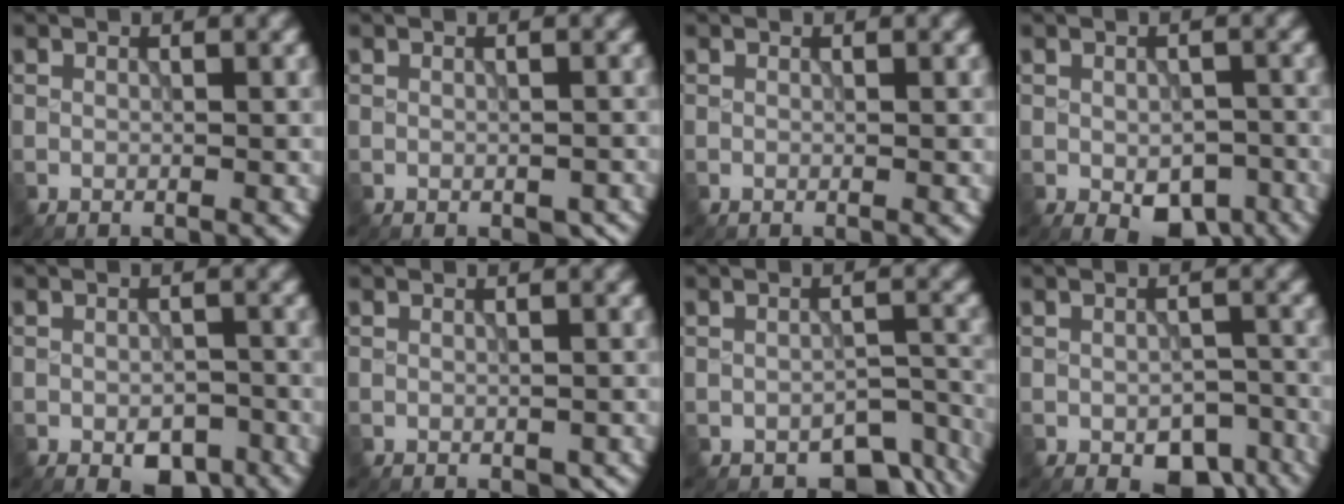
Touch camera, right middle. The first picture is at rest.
{"total": 1.6, "force": [-0.9, 1.0, 0.9], "torque": [-0.014, -0.008, -0.005]}
{"total": 0.0}
{"total": 5.5, "force": [-2.5, 3.1, 3.8], "torque": [-0.050, -0.018, -0.028]}
{"total": 3.8, "force": [-2.0, 2.1, 2.5], "torque": [-0.032, -0.006, -0.026]}
{"total": 1.3, "force": [-0.6, 0.8, 0.7], "torque": [-0.013, -0.008, -0.004]}
{"total": 4.9, "force": [-3.5, 2.6, 2.3], "torque": [-0.020, -0.017, -0.038]}
{"total": 4.9, "force": [-2.7, 2.7, 3.0], "torque": [-0.036, -0.014, -0.029]}